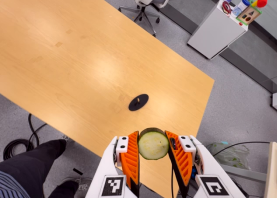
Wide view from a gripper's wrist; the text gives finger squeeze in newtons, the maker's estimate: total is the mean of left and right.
{"total": 9.8, "left": 9.3, "right": 10.3}